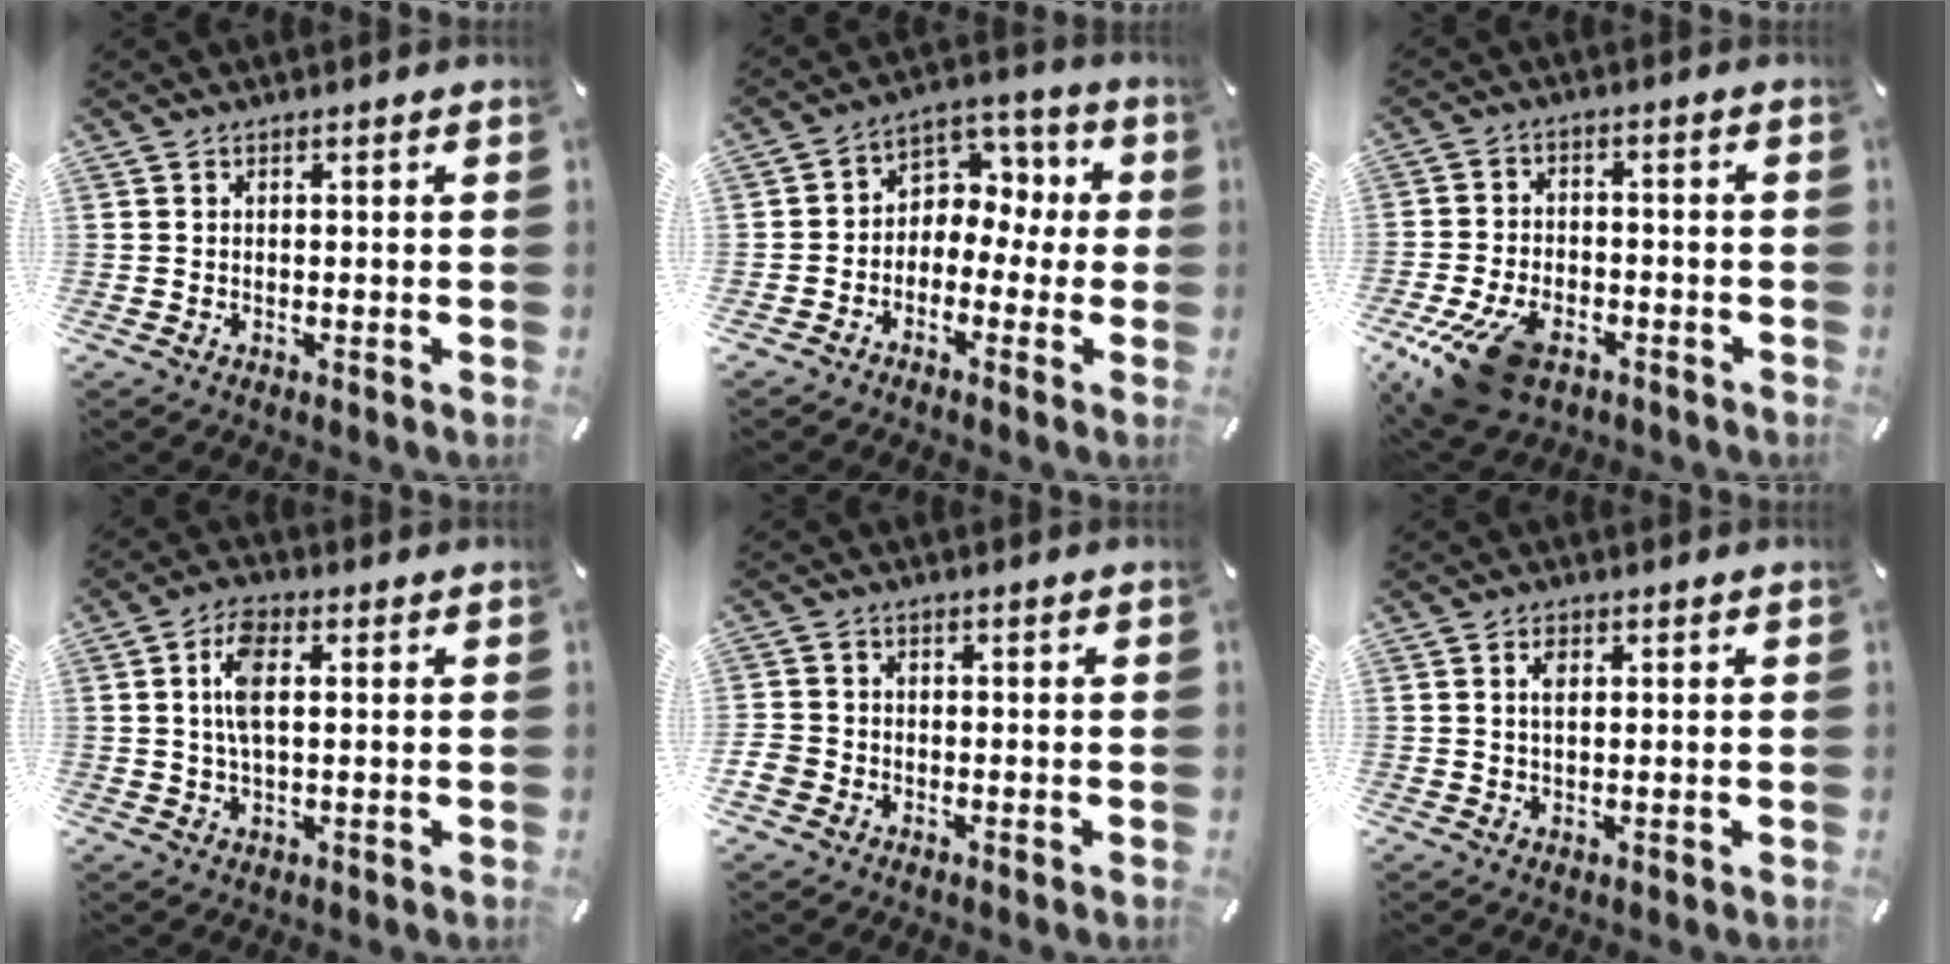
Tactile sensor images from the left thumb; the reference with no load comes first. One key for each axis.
{"total": 6.9, "fx": -1.0, "fy": 6.5, "fz": 2.2, "tx": -0.032, "ty": 0.007, "tz": -0.020}
{"total": 13.3, "fx": -7.4, "fy": 7.5, "fz": 8.1, "tx": -0.162, "ty": 0.032, "tz": -0.127}
{"total": 7.4, "fx": 1.3, "fy": 3.5, "fz": 6.3, "tx": -0.134, "ty": 0.004, "tz": 0.018}
{"total": 3.2, "fx": -1.4, "fy": 2.7, "fz": 0.9, "tx": -0.020, "ty": 0.004, "tz": -0.027}
{"total": 2.5, "fx": 0.7, "fy": 1.4, "fz": 2.0, "tx": -0.045, "ty": 0.005, "tz": 0.013}